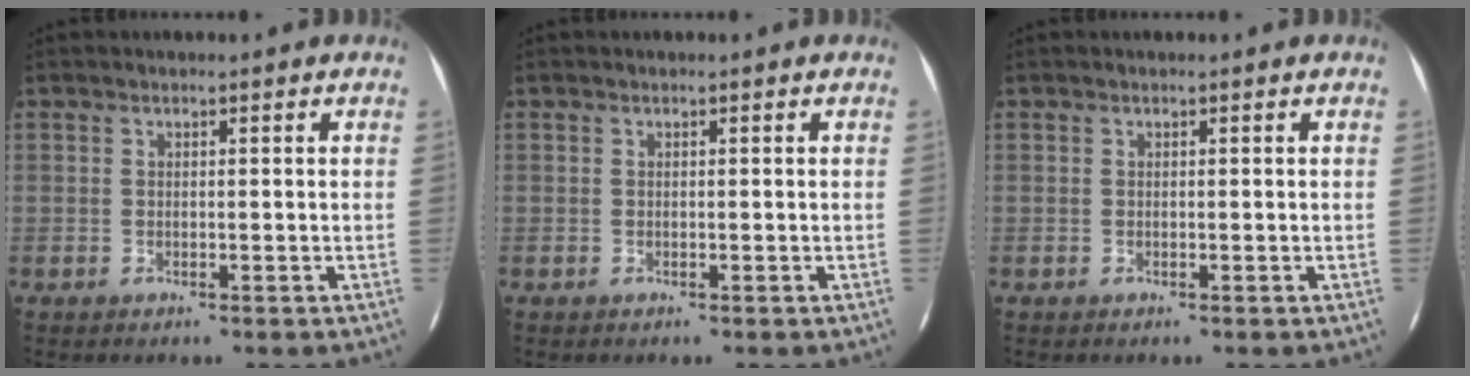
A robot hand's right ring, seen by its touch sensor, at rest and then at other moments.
{"total": 0.0}
{"total": 0.0}